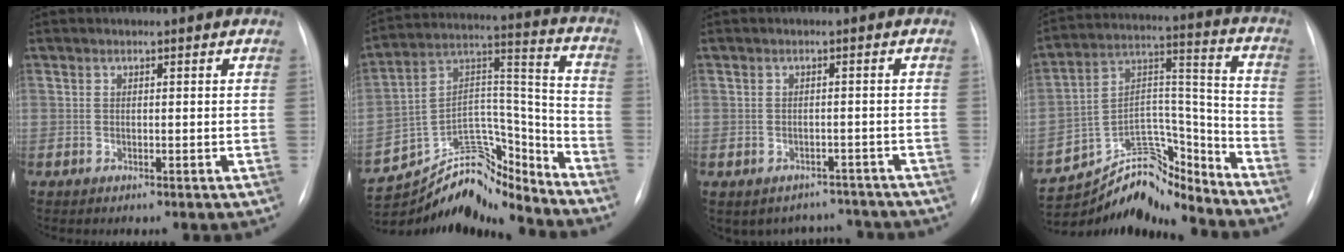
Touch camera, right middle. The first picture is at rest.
{"total": 16.7, "force": [-16.4, 2.5, 2.2], "torque": [-0.036, 0.070, -0.279]}
{"total": 7.0, "force": [-6.2, 3.4, -0.2], "torque": [0.014, 0.028, -0.070]}
{"total": 14.5, "force": [-14.1, 2.7, 2.1], "torque": [-0.032, 0.070, -0.241]}